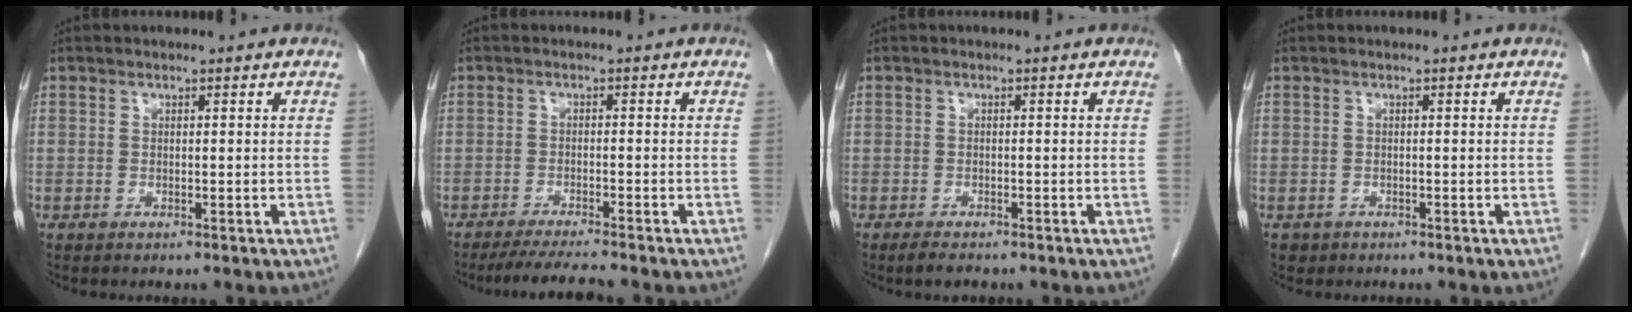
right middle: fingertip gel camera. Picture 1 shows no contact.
{"total": 4.8, "force": [-4.3, -0.8, 1.9], "torque": [-0.033, -0.020, -0.075]}
{"total": 1.9, "force": [-1.5, 0.6, 1.0], "torque": [-0.025, -0.005, -0.023]}
{"total": 1.1, "force": [-0.6, 0.8, 0.1], "torque": [-0.011, 0.002, -0.006]}